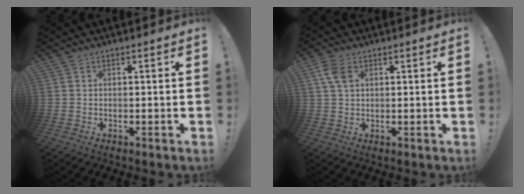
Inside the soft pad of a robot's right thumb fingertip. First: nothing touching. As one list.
[{"total": 5.9, "force": [2.3, 3.6, 4.1], "torque": [-0.076, -0.002, 0.043]}]